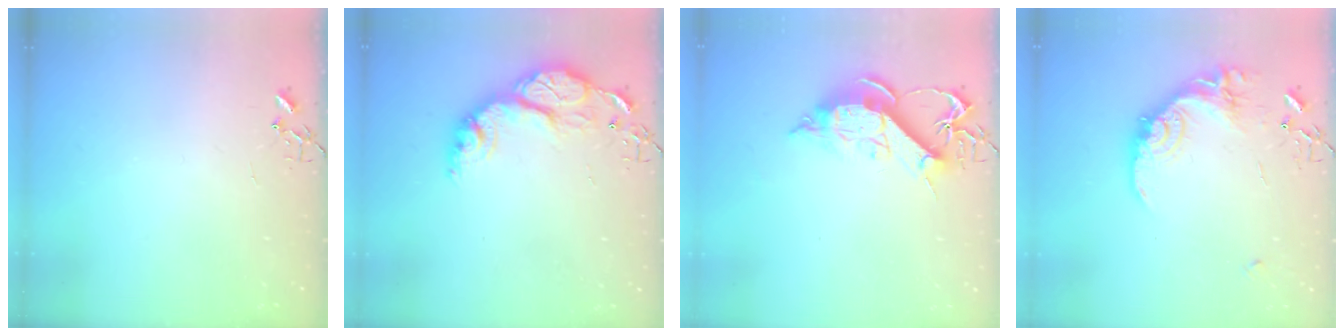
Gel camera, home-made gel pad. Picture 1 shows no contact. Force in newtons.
{"total": 16.7, "press": 16.7, "slide": 1.3}
{"total": 13.2, "press": 13.1, "slide": 1.5}
{"total": 18.0, "press": 17.9, "slide": 1.1}